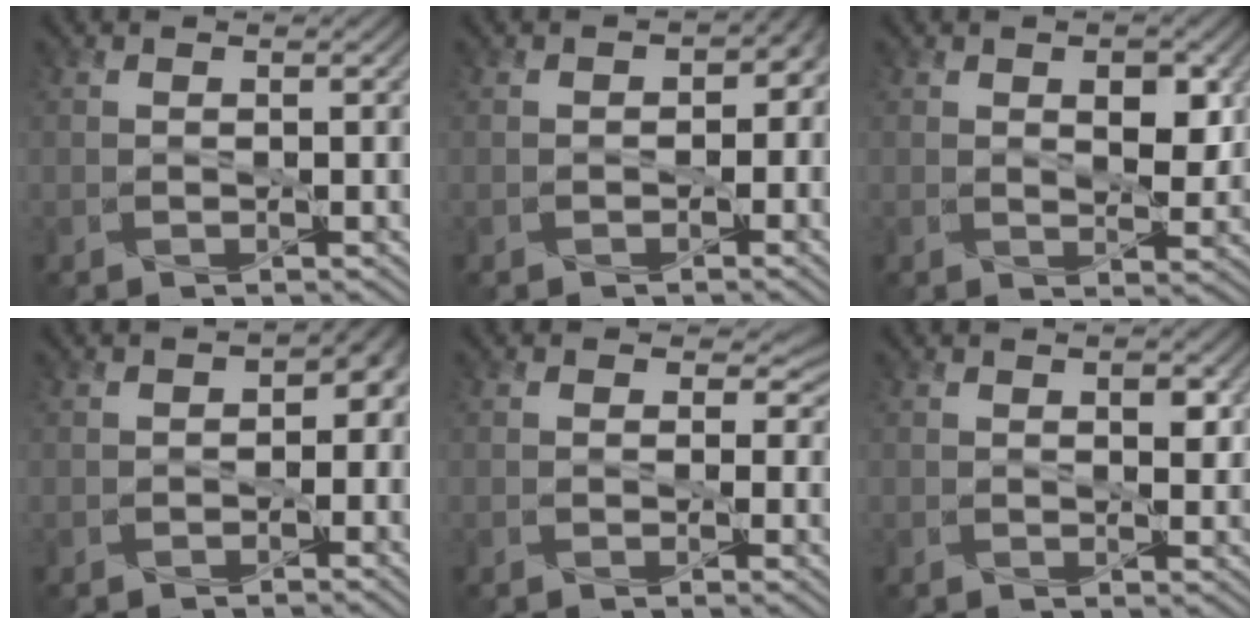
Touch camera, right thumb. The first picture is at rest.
{"total": 2.8, "force": [-0.5, 2.4, 1.3], "torque": [-0.005, -0.010, -0.006]}
{"total": 4.1, "force": [1.4, 2.2, 3.2], "torque": [-0.057, -0.008, 0.025]}
{"total": 3.4, "force": [-0.5, 2.8, 2.0], "torque": [-0.016, -0.014, -0.008]}
{"total": 2.8, "force": [0.8, 2.4, 1.2], "torque": [-0.021, -0.008, 0.000]}
{"total": 2.1, "force": [0.9, 1.0, 1.5], "torque": [-0.023, -0.008, 0.018]}